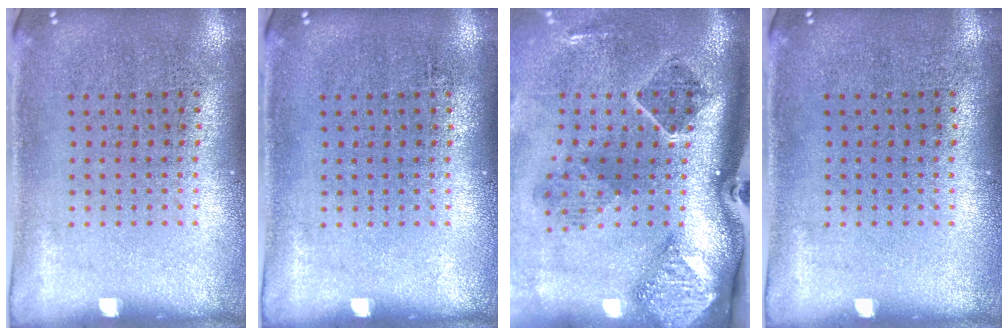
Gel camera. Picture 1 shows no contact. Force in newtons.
{"total": 0.0}
{"total": 3.0, "press": 1.9, "slide": 2.3}
{"total": 0.0}